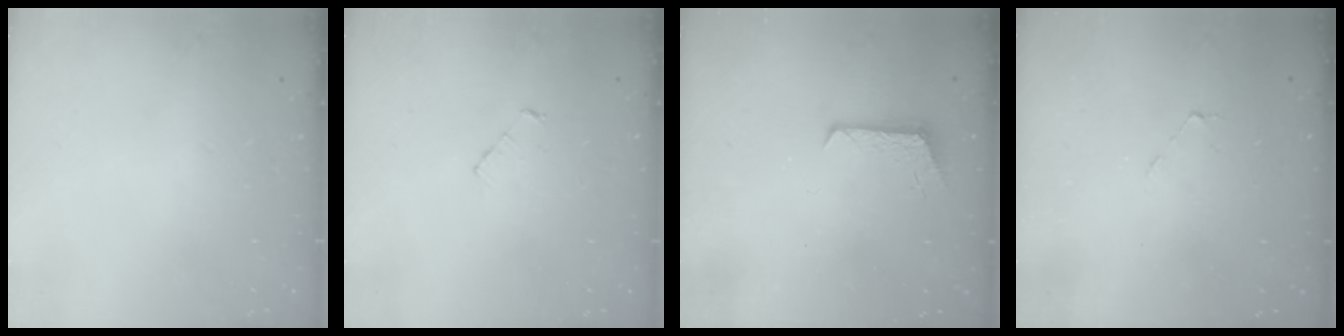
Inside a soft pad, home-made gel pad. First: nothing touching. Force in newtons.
{"total": 3.1, "press": 3.0, "slide": 0.3}
{"total": 6.0, "press": 6.0, "slide": 0.5}
{"total": 2.8, "press": 2.8, "slide": 0.2}